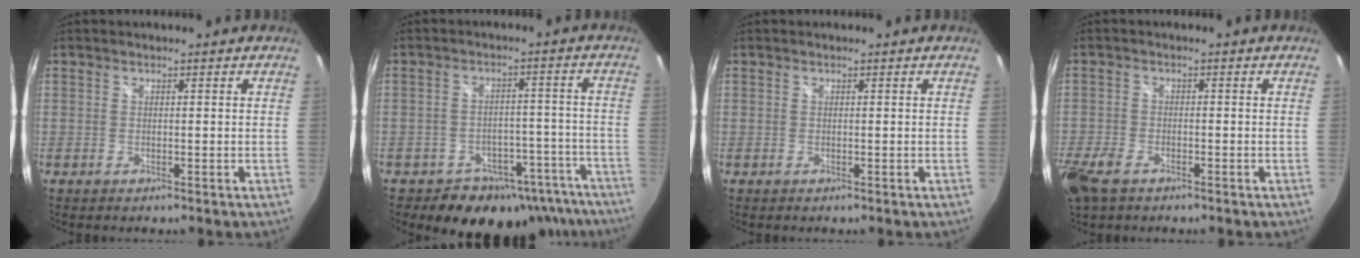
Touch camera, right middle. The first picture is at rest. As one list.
[{"total": 16.4, "force": [-12.3, 9.9, 4.4], "torque": [-0.076, 0.042, -0.130]}, {"total": 0.0}, {"total": 8.5, "force": [-5.5, 4.4, 4.8], "torque": [-0.138, -0.024, -0.110]}]